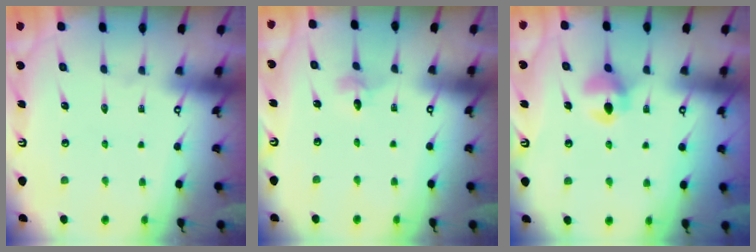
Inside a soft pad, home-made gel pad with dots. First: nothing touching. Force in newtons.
{"total": 2.4, "press": 2.4, "slide": 0.2}
{"total": 6.8, "press": 6.8, "slide": 0.8}